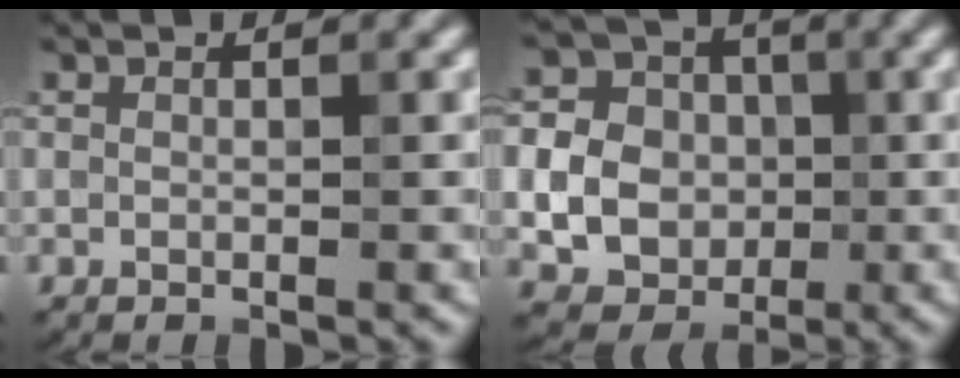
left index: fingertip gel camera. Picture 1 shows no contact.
{"total": 7.6, "force": [-0.6, 6.6, 3.7], "torque": [-0.065, 0.005, -0.024]}